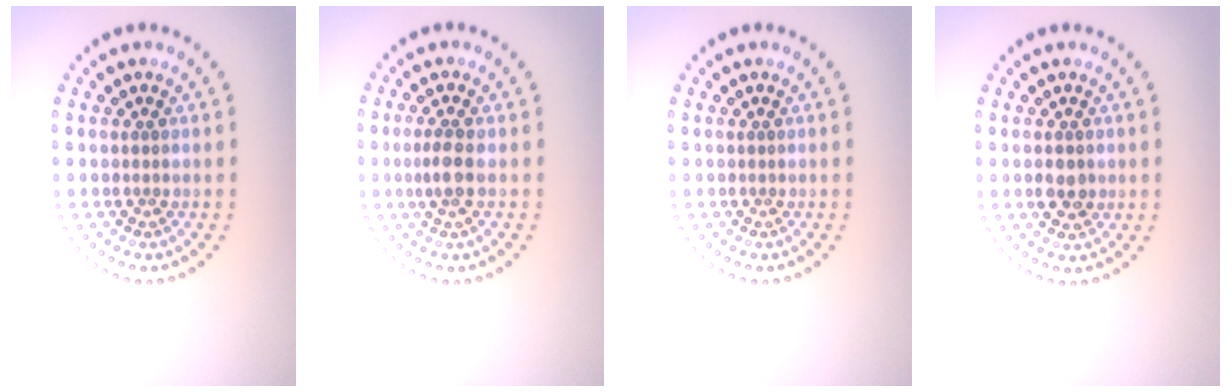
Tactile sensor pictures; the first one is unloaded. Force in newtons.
{"total": 2.0, "press": 1.7, "slide": 1.0}
{"total": 0.0}
{"total": 1.8, "press": 1.8, "slide": 0.3}